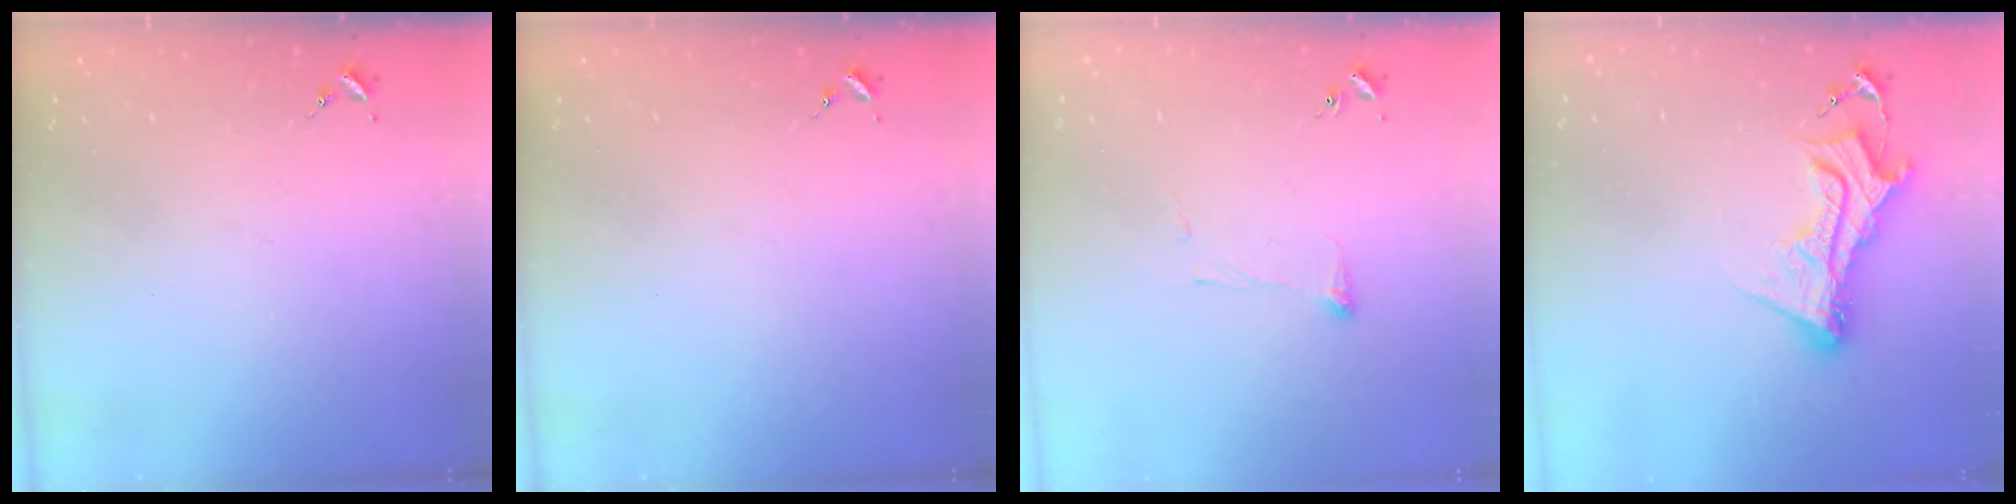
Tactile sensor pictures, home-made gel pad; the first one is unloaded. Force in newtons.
{"total": 0.0}
{"total": 3.9, "press": 3.8, "slide": 0.9}
{"total": 10.5, "press": 10.4, "slide": 1.1}